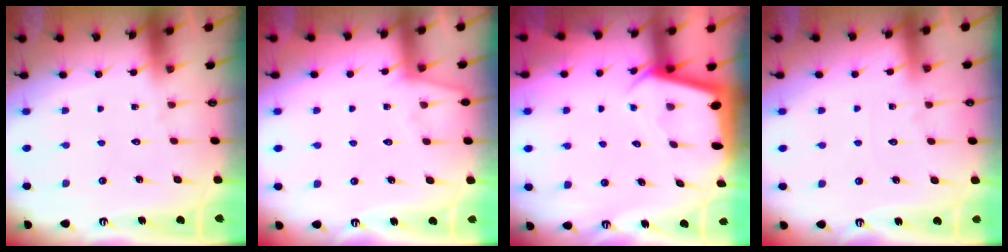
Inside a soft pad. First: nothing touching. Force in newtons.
{"total": 1.6, "press": 1.5, "slide": 0.3}
{"total": 2.5, "press": 2.5, "slide": 0.2}
{"total": 2.5, "press": 2.5, "slide": 0.5}